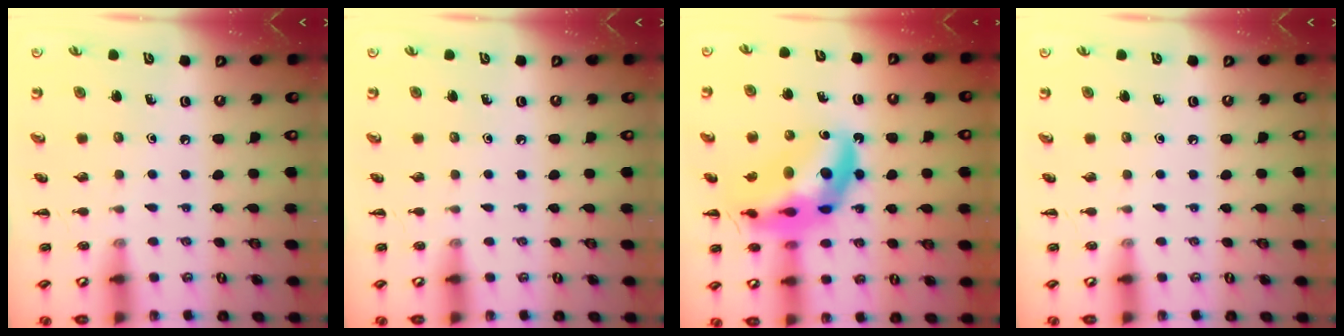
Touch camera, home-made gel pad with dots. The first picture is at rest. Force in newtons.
{"total": 0.0}
{"total": 20.6, "press": 20.0, "slide": 5.0}
{"total": 0.0}